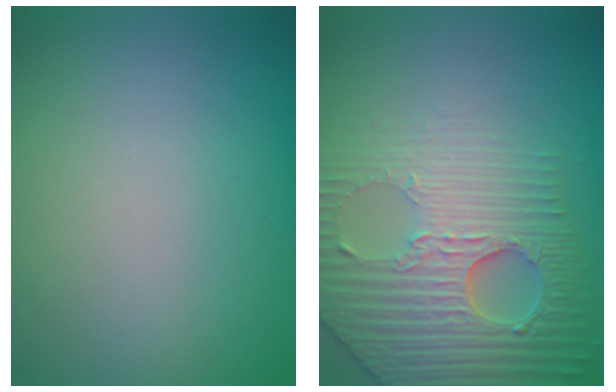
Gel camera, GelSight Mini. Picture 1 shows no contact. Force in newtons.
{"total": 7.1, "press": 5.7, "slide": 4.2}